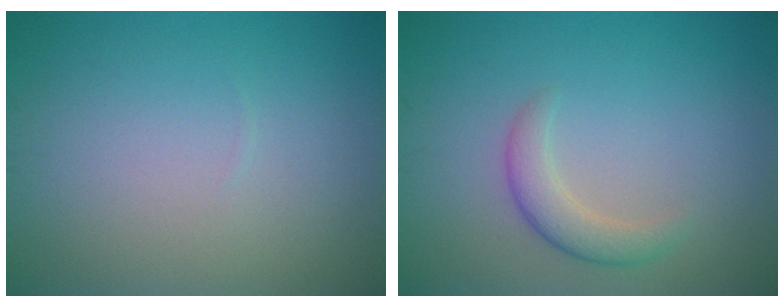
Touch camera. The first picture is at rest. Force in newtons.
{"total": 2.5, "press": 2.5, "slide": 0.2}